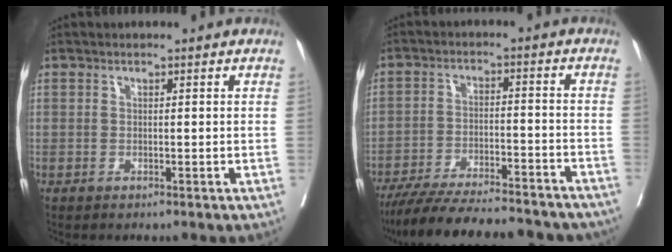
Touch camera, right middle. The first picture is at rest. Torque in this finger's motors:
{"motor_torque": [0.98, -1.15, 0.25, 0.07]}